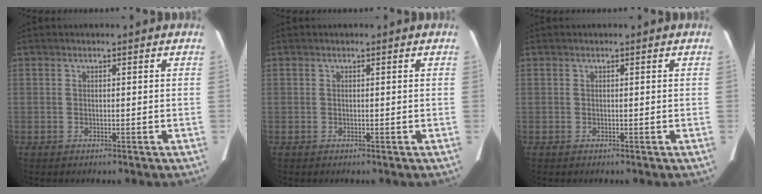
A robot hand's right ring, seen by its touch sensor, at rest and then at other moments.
{"total": 0.0}
{"total": 0.0}